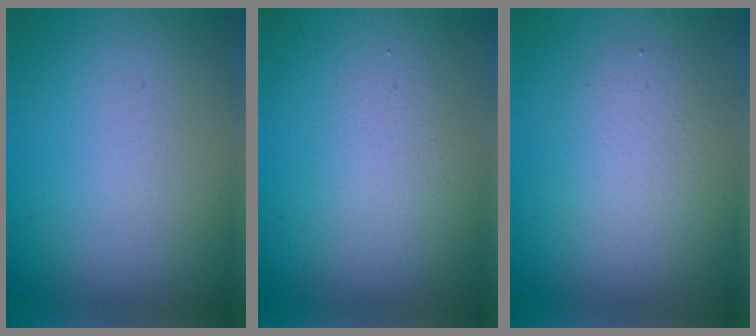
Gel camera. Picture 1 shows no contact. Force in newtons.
{"total": 1.6, "press": 1.6, "slide": 0.0}
{"total": 2.9, "press": 2.9, "slide": 0.2}